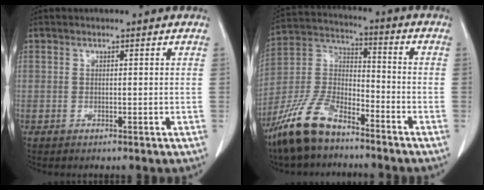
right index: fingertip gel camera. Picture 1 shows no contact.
{"total": 13.1, "force": [-9.9, 4.7, 7.2], "torque": [-0.160, 0.005, -0.194]}